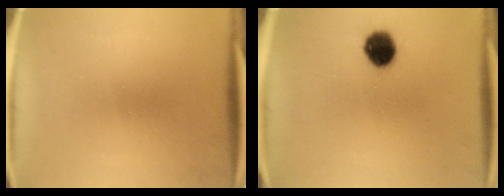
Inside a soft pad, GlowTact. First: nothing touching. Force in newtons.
{"total": 8.2}